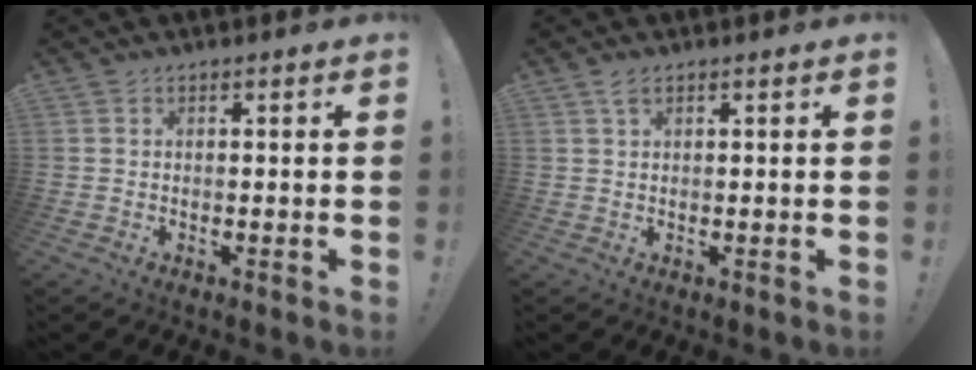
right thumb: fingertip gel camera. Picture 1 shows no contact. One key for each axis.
{"total": 2.3, "fx": 1.4, "fy": 1.0, "fz": 1.5, "tx": -0.026, "ty": 0.000, "tz": 0.023}